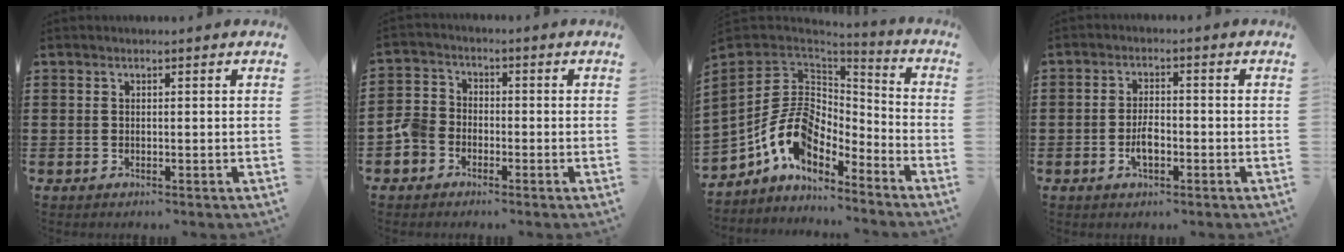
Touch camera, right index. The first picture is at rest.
{"total": 4.4, "force": [-2.5, 3.2, 1.7], "torque": [-0.065, 0.001, -0.057]}
{"total": 12.3, "force": [-4.0, 8.5, 7.9], "torque": [-0.191, 0.015, -0.080]}
{"total": 3.6, "force": [-1.4, 1.5, 2.9], "torque": [-0.059, 0.001, -0.026]}